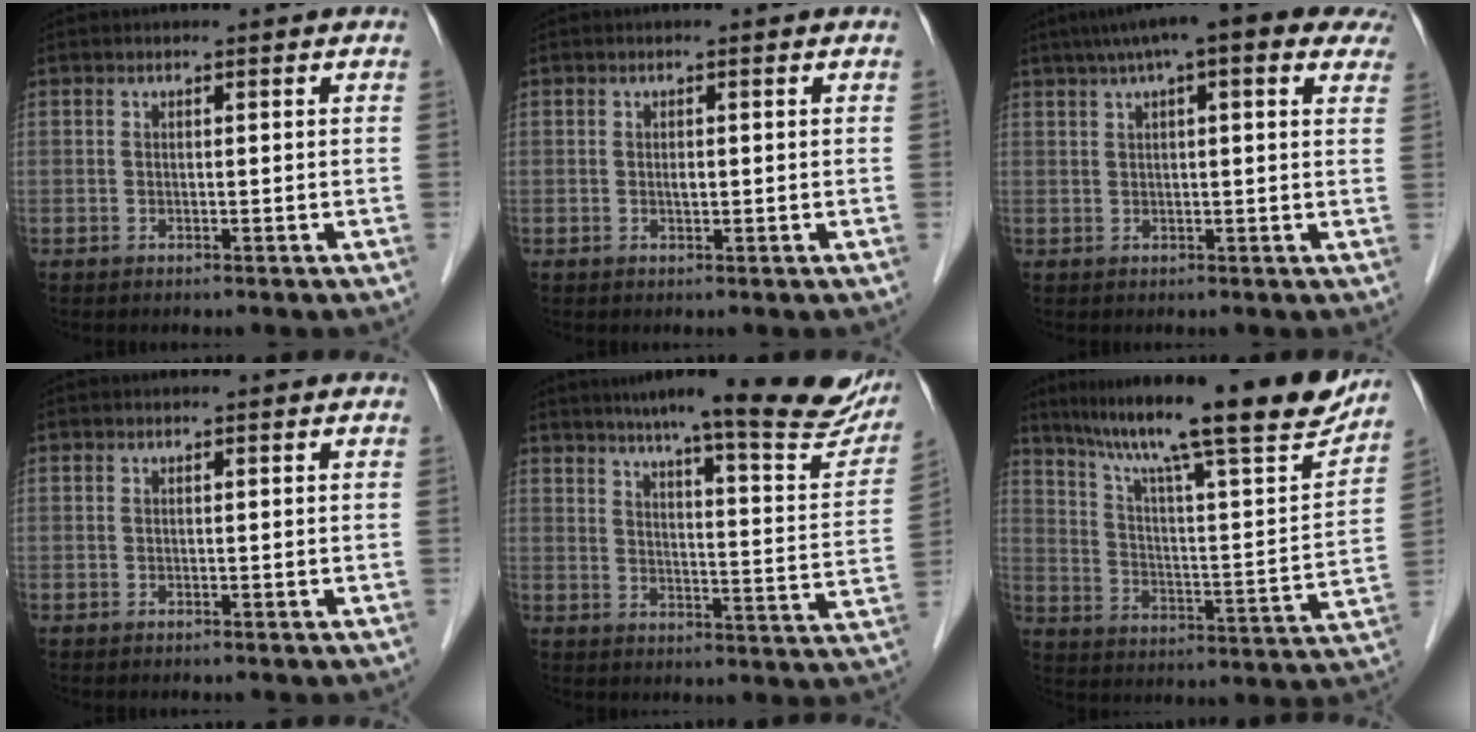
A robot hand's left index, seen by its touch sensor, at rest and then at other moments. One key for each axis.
{"total": 0.7, "fx": -0.1, "fy": 0.3, "fz": 0.6, "tx": -0.011, "ty": -0.002, "tz": -0.002}
{"total": 14.6, "fx": 9.7, "fy": 3.1, "fz": 10.5, "tx": -0.161, "ty": 0.052, "tz": 0.121}
{"total": 0.0}
{"total": 23.7, "fx": 19.9, "fy": 2.5, "fz": 12.6, "tx": -0.169, "ty": -0.044, "tz": 0.241}
{"total": 24.8, "fx": 20.2, "fy": 2.1, "fz": 14.3, "tx": -0.238, "ty": -0.016, "tz": 0.288}